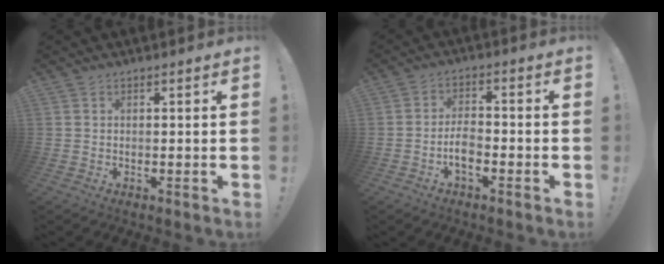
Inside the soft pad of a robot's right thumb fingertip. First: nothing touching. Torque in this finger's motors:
{"motor_torque": [0.81, 0.88, 0.69, -0.73, 0.25]}